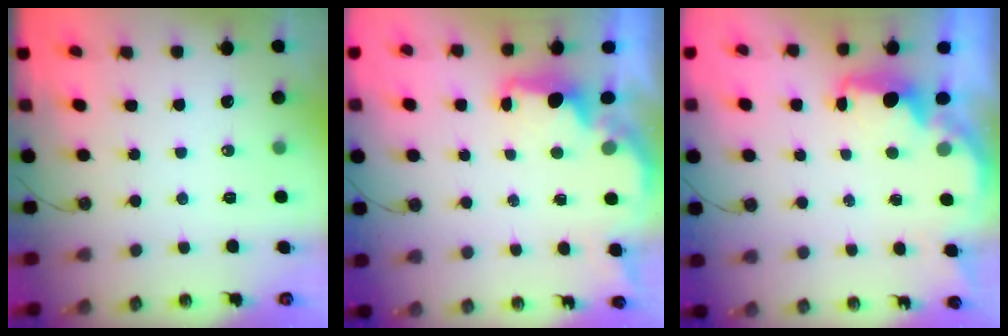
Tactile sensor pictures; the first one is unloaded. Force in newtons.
{"total": 1.9, "press": 1.8, "slide": 0.7}
{"total": 2.8, "press": 2.6, "slide": 0.9}